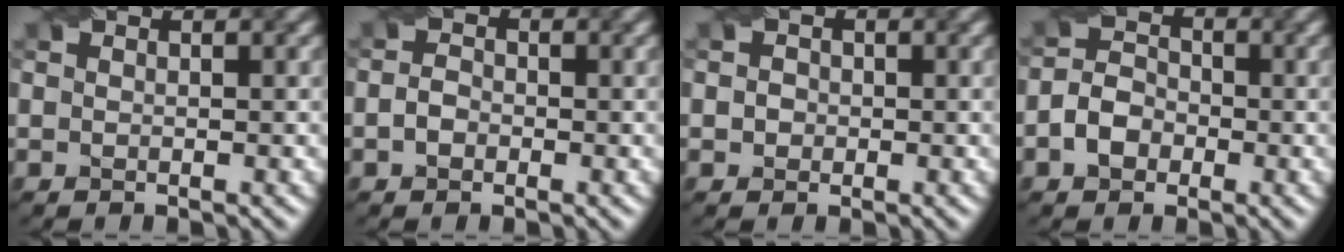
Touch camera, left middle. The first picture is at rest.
{"total": 1.3, "force": [-0.8, 0.8, 0.7], "torque": [-0.017, 0.003, -0.017]}
{"total": 1.2, "force": [-0.1, 1.1, 0.4], "torque": [0.001, 0.009, -0.005]}
{"total": 3.1, "force": [-1.5, 2.2, 1.6], "torque": [-0.032, 0.006, -0.031]}